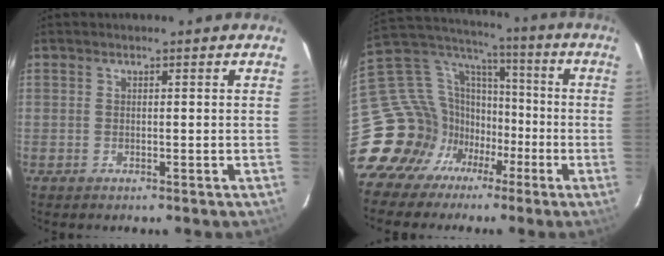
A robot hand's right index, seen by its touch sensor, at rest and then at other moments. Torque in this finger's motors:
{"motor_torque": [-0.19, -0.22, -0.93, -0.21]}